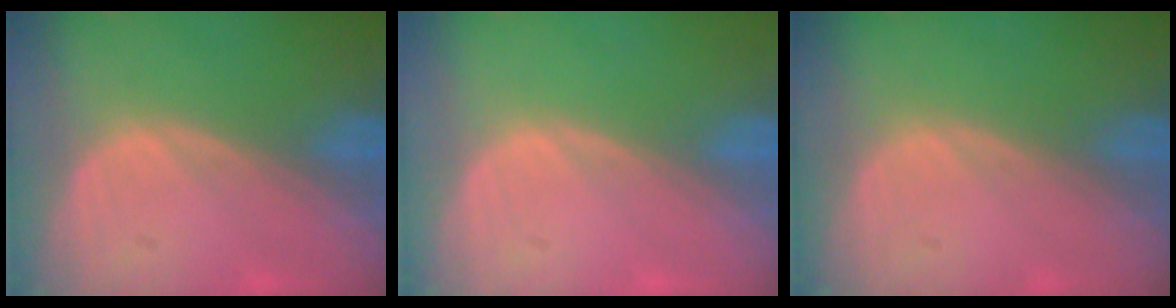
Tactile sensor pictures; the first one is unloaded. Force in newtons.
{"total": 0.0}
{"total": 0.0}